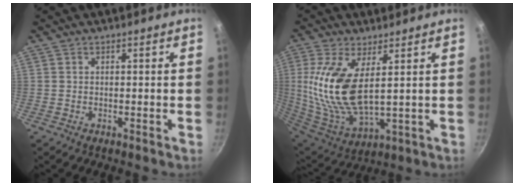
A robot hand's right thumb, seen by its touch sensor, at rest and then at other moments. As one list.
[{"total": 16.4, "force": [3.8, 7.3, 14.2], "torque": [-0.292, -0.030, 0.082]}]